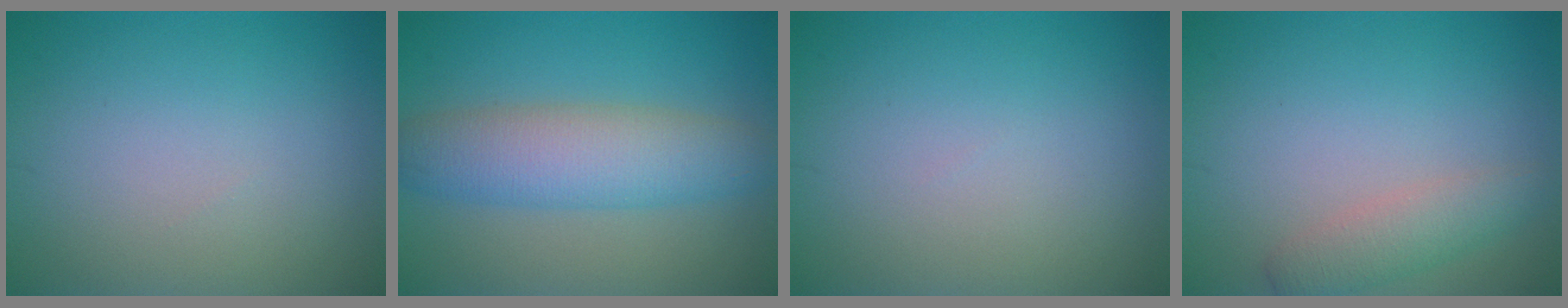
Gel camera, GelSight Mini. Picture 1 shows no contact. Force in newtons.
{"total": 6.2, "press": 6.2, "slide": 0.0}
{"total": 0.0}
{"total": 2.6, "press": 2.6, "slide": 0.1}